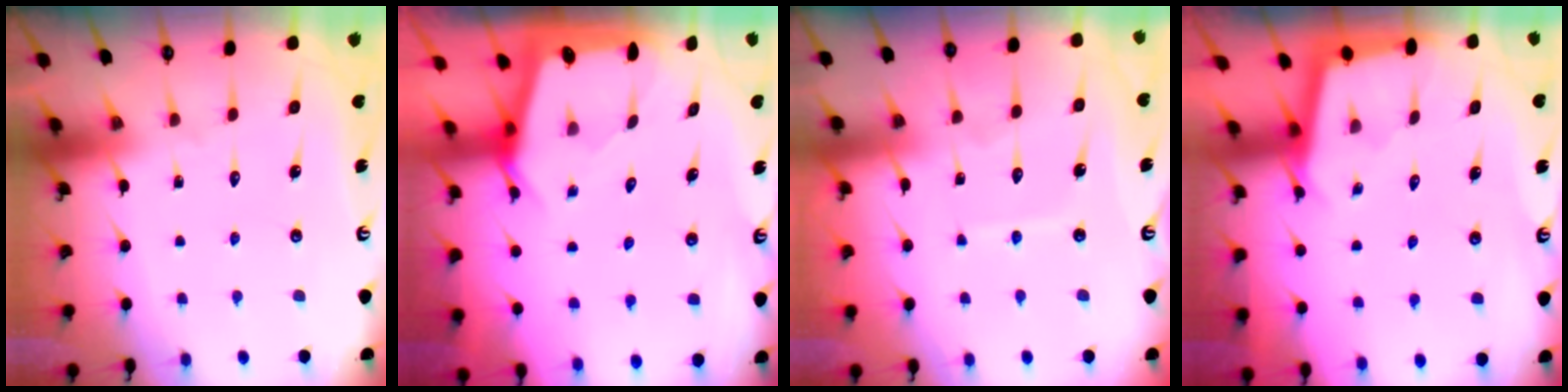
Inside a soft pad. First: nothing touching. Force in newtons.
{"total": 2.5, "press": 2.5, "slide": 0.3}
{"total": 5.9, "press": 5.9, "slide": 0.6}
{"total": 2.2, "press": 2.2, "slide": 0.2}